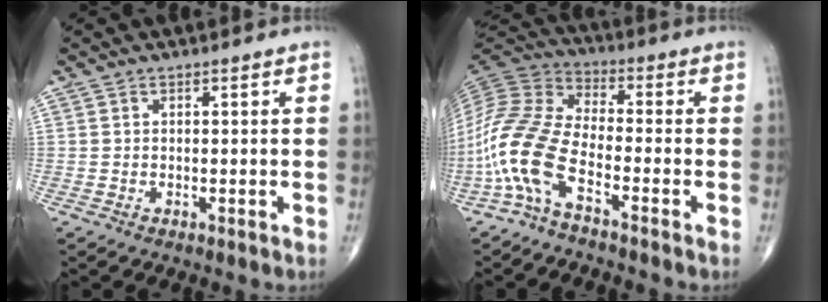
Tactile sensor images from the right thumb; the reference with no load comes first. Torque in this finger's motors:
{"motor_torque": [0.28, 0.58, 1.63, -0.44, 0.21]}